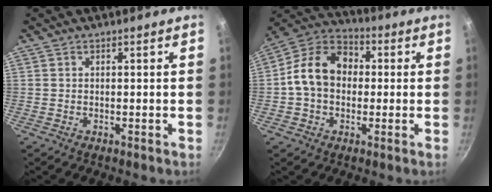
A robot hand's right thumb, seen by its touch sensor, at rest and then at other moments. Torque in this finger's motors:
{"motor_torque": [0.40, 2.15, 0.96, -0.94, 0.39]}